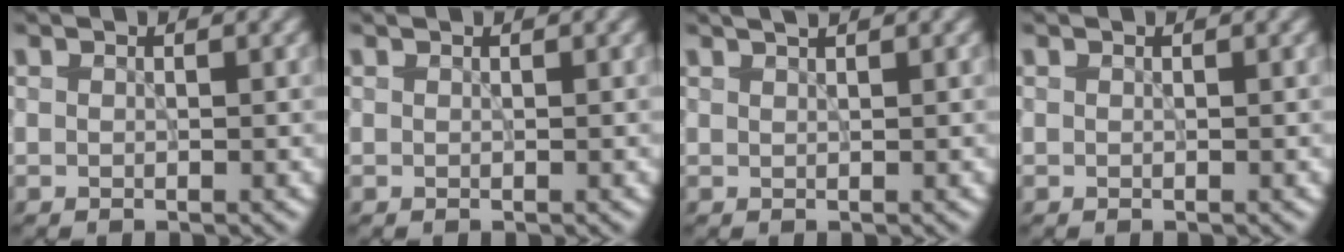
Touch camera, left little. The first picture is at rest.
{"total": 0.0}
{"total": 1.4, "force": [1.0, 0.3, 0.9], "torque": [-0.006, 0.002, 0.009]}
{"total": 0.0}